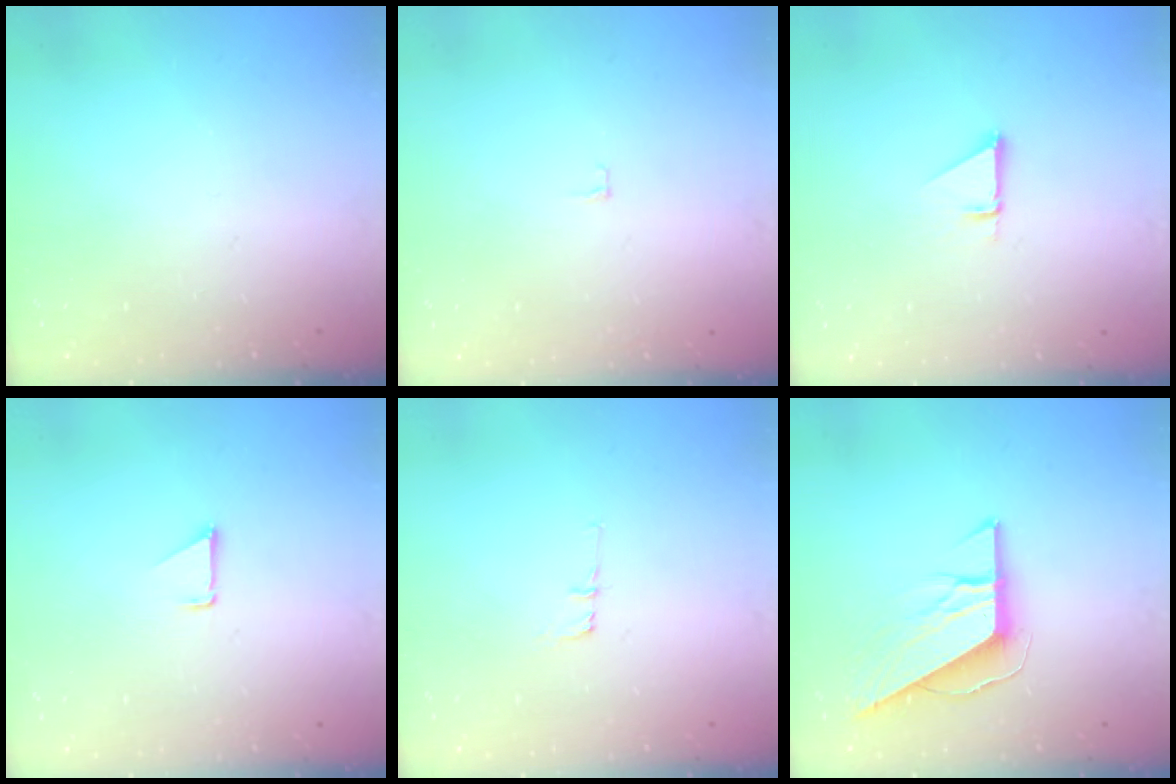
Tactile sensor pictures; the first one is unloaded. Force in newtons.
{"total": 2.4, "press": 2.4, "slide": 0.2}
{"total": 1.0, "press": 1.0, "slide": 0.1}
{"total": 0.7, "press": 0.7, "slide": 0.1}
{"total": 6.6, "press": 6.2, "slide": 2.3}
{"total": 9.1, "press": 9.1, "slide": 0.7}